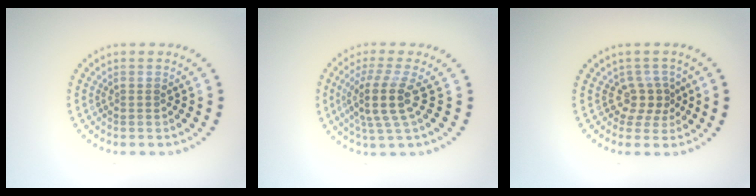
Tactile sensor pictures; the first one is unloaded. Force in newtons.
{"total": 3.9, "press": 2.9, "slide": 2.6}
{"total": 2.4, "press": 1.6, "slide": 1.8}